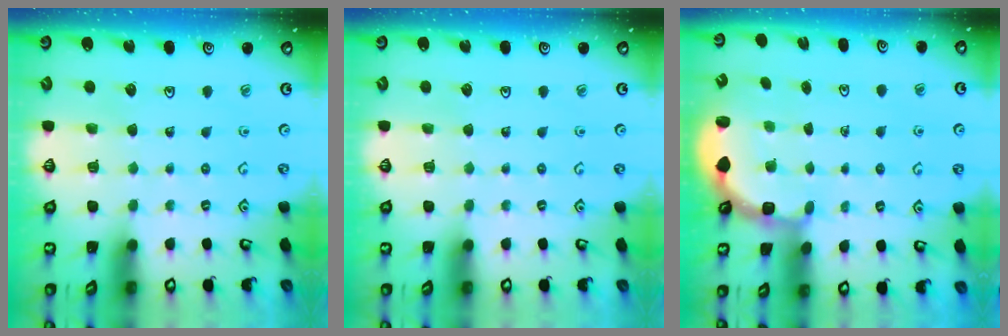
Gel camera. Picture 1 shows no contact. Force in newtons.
{"total": 0.0}
{"total": 2.7, "press": 2.3, "slide": 1.4}